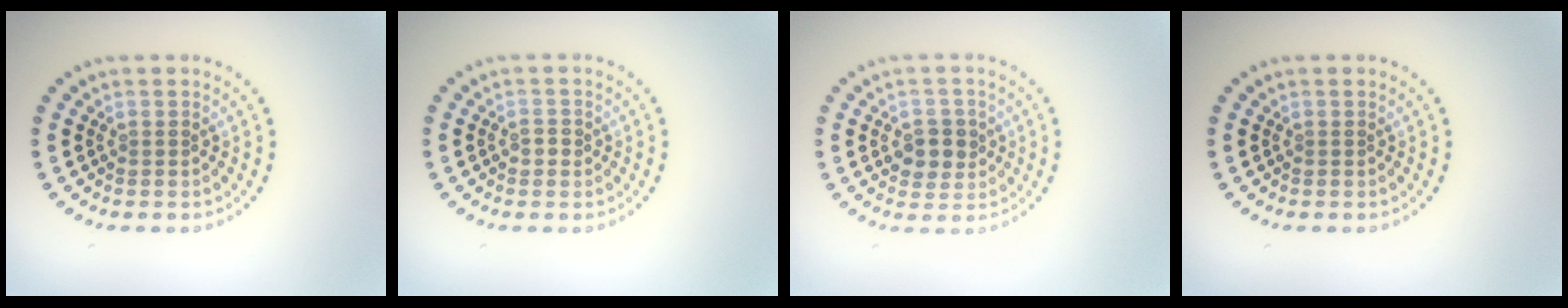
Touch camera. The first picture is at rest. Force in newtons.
{"total": 1.0, "press": 1.0, "slide": 0.2}
{"total": 2.8, "press": 2.8, "slide": 0.7}
{"total": 0.0}